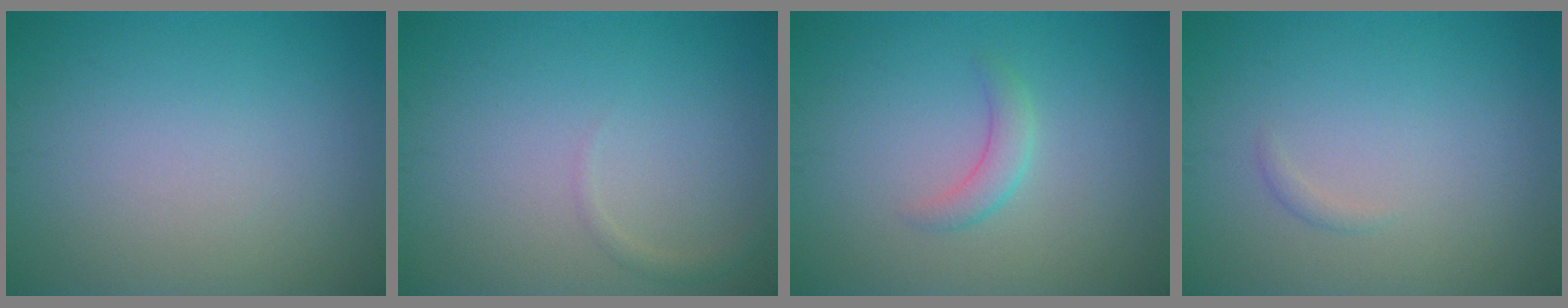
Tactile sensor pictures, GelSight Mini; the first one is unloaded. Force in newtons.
{"total": 0.8, "press": 0.8, "slide": 0.1}
{"total": 1.7, "press": 1.7, "slide": 0.1}
{"total": 0.6, "press": 0.5, "slide": 0.1}